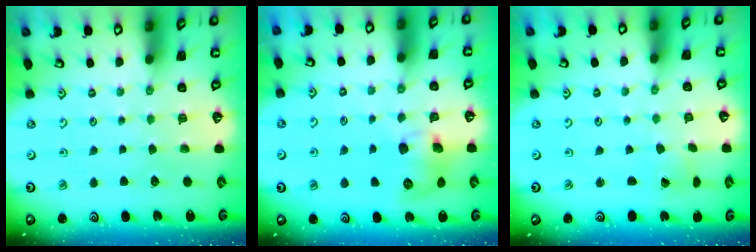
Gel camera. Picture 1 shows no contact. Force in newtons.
{"total": 10.7, "press": 10.7, "slide": 0.8}
{"total": 1.5, "press": 1.5, "slide": 0.0}